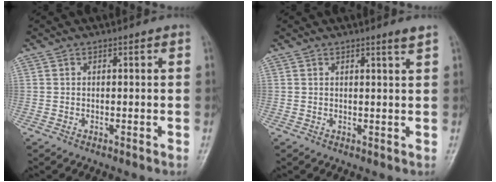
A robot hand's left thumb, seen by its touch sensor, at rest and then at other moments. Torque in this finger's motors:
{"motor_torque": [0.10, -0.06, 0.06, -0.24, 0.02]}